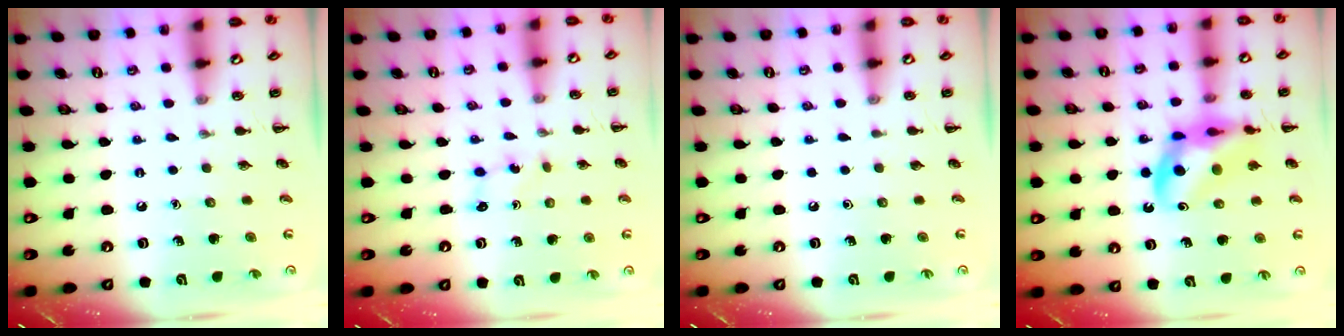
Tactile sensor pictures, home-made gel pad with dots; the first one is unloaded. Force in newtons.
{"total": 2.8, "press": 2.6, "slide": 1.0}
{"total": 0.0}
{"total": 13.7, "press": 13.2, "slide": 3.6}